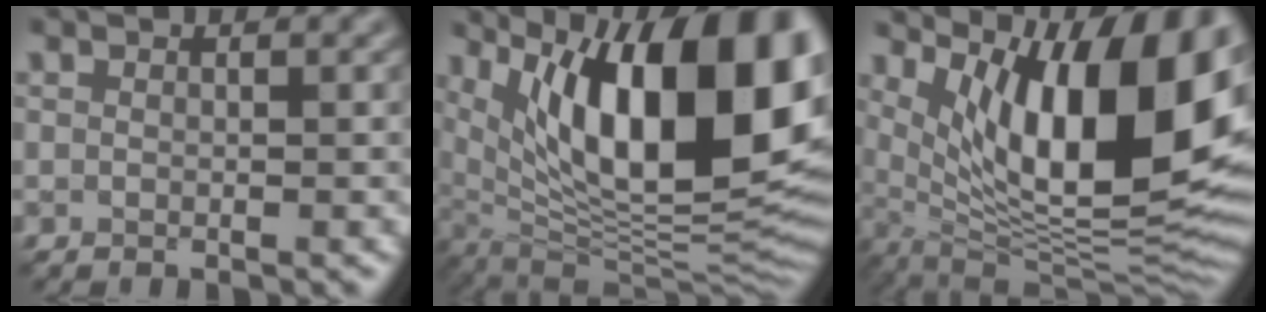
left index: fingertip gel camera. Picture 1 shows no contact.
{"total": 17.1, "force": [6.0, 7.4, 14.3], "torque": [-0.183, 0.003, 0.107]}
{"total": 15.7, "force": [5.4, 5.9, 13.5], "torque": [-0.186, -0.001, 0.094]}